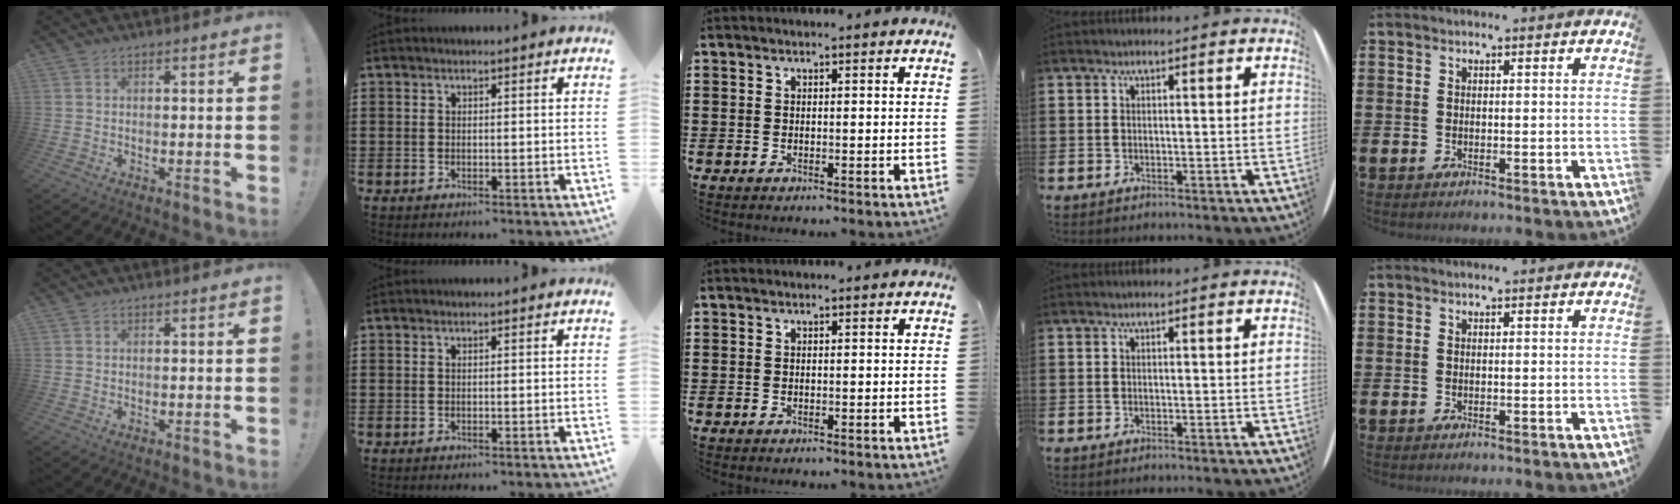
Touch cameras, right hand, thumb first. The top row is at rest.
{}